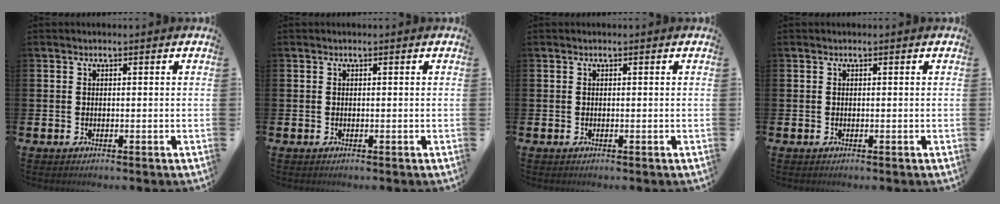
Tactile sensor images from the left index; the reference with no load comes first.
{"total": 0.0}
{"total": 0.0}
{"total": 0.0}